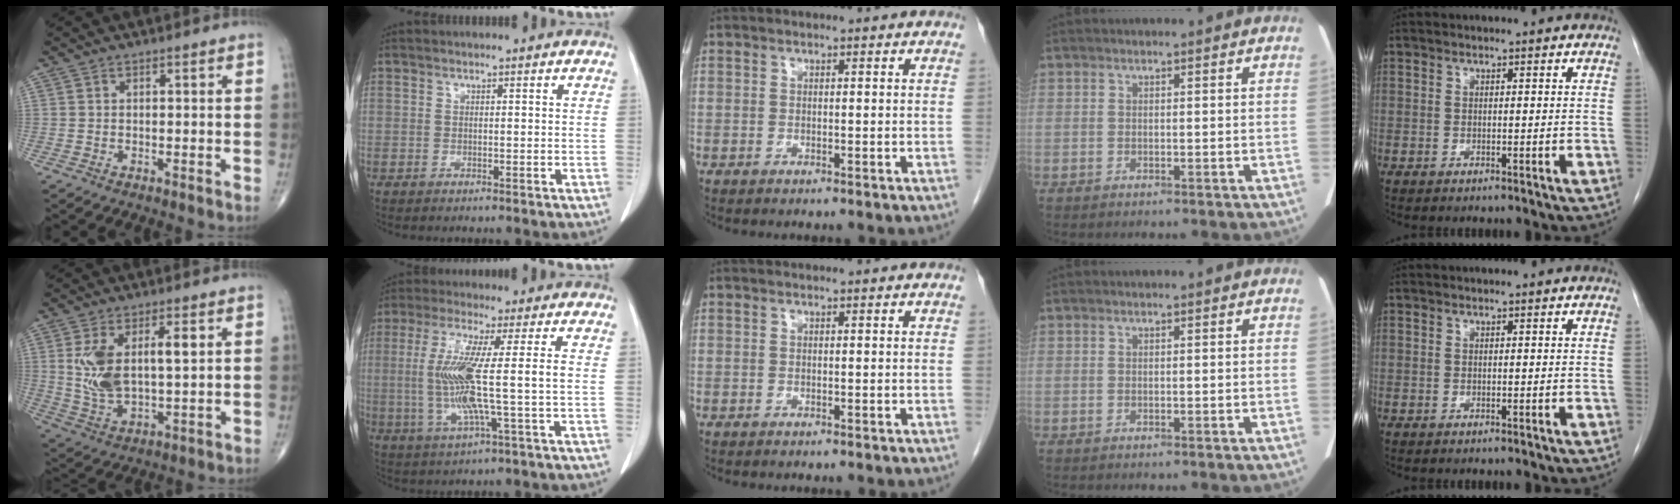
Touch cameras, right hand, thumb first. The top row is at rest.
{"thumb": {"total": 11.8, "force": [2.5, 5.4, 10.2], "torque": [-0.193, -0.011, 0.055]}, "index": {"total": 10.7, "force": [-0.3, -0.4, 10.7], "torque": [-0.230, -0.008, -0.009]}}